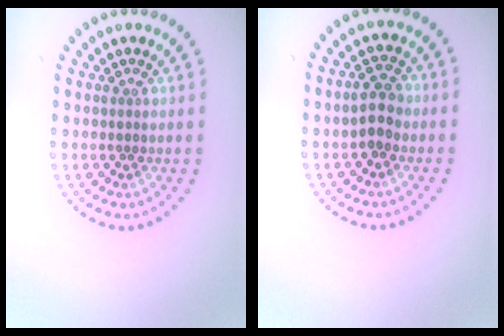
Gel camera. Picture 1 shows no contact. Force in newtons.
{"total": 2.5, "press": 2.5, "slide": 0.4}